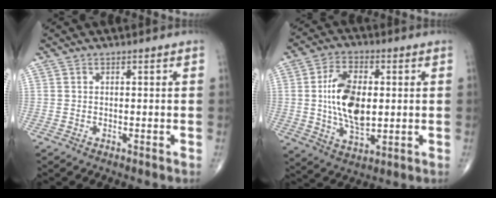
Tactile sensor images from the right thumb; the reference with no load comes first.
{"total": 13.5, "force": [0.9, 7.5, 11.3], "torque": [-0.195, -0.004, 0.019]}